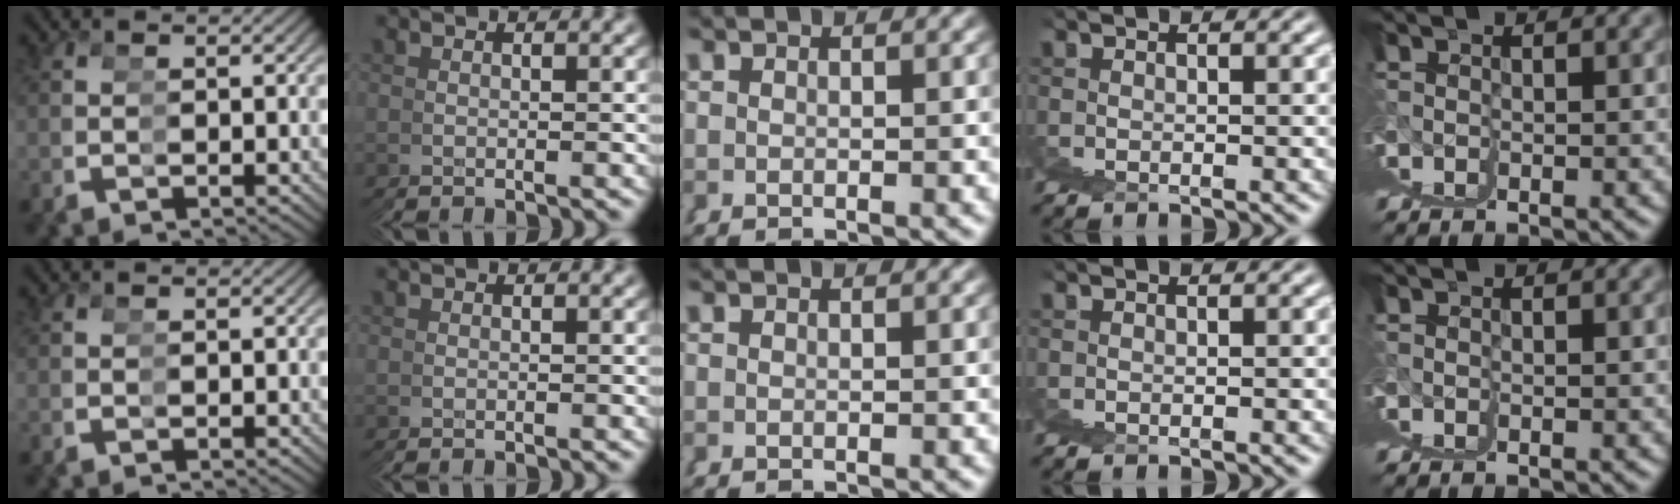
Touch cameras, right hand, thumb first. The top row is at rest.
{}